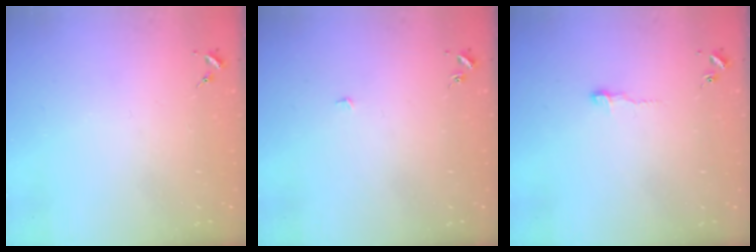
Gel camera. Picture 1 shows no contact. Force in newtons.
{"total": 2.3, "press": 2.3, "slide": 0.1}
{"total": 3.6, "press": 3.6, "slide": 0.3}